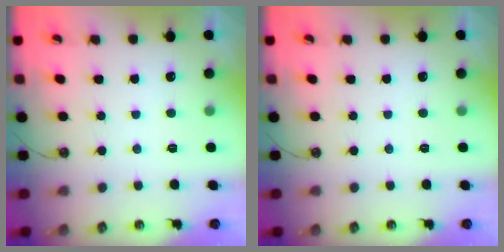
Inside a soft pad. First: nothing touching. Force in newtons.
{"total": 0.0}